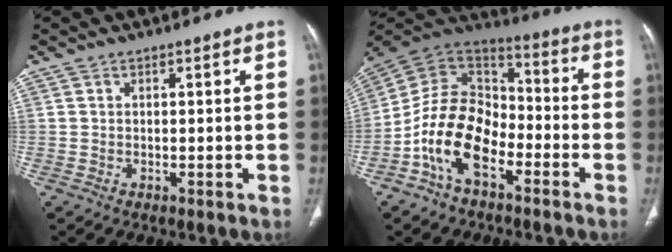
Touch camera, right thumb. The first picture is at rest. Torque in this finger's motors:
{"motor_torque": [0.06, 0.81, 1.96, -0.81, 0.20]}